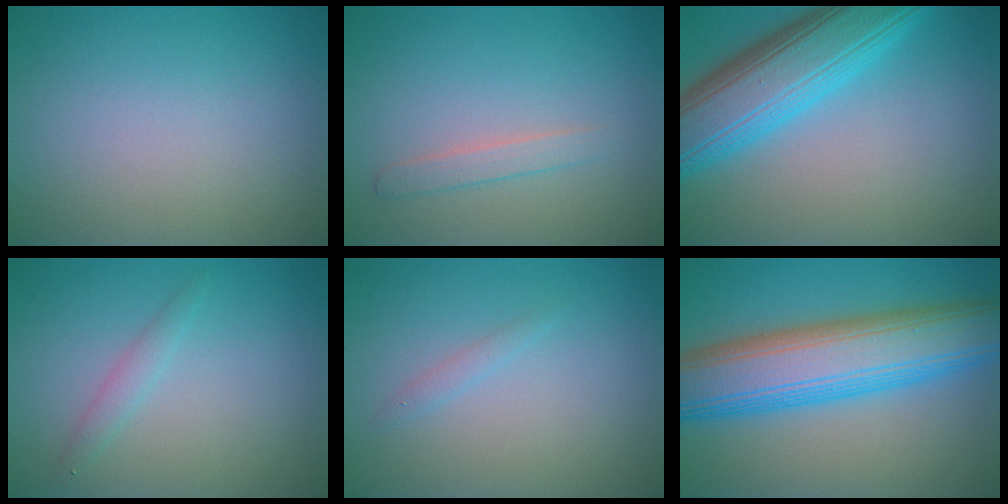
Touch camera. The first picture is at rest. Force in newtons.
{"total": 1.4, "press": 1.4, "slide": 0.1}
{"total": 9.7, "press": 9.7, "slide": 0.2}
{"total": 1.3, "press": 1.3, "slide": 0.0}
{"total": 0.8, "press": 0.8, "slide": 0.1}
{"total": 11.4, "press": 11.4, "slide": 0.3}